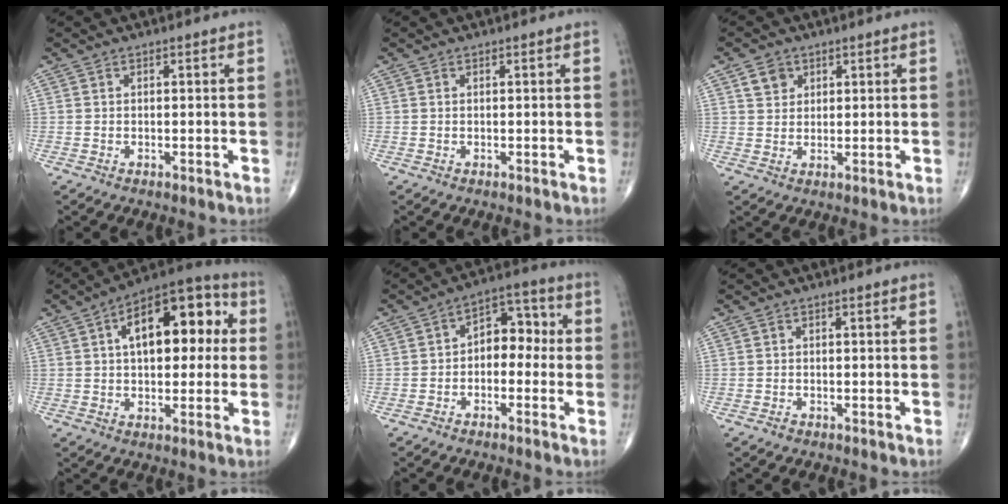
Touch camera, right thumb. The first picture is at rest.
{"total": 0.0}
{"total": 3.7, "force": [1.9, 3.0, 1.3], "torque": [-0.007, -0.009, 0.034]}
{"total": 17.2, "force": [3.7, 8.9, 14.3], "torque": [-0.173, 0.030, 0.045]}
{"total": 7.7, "force": [-0.5, 5.2, 5.6], "torque": [-0.047, 0.037, -0.025]}
{"total": 0.6, "force": [-0.4, 0.4, 0.2], "torque": [-0.002, 0.000, -0.009]}